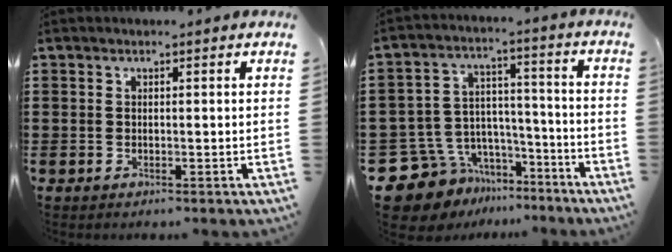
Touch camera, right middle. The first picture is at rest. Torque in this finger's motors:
{"motor_torque": [2.14, 0.00, 0.01, 0.00]}